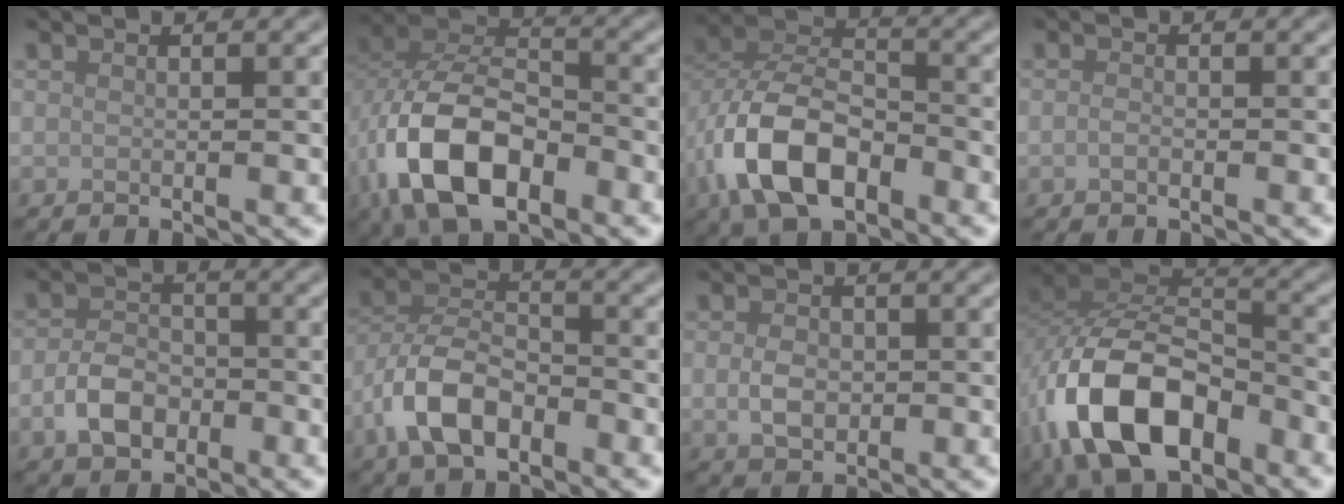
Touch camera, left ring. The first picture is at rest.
{"total": 10.7, "force": [-4.2, 6.2, 7.6], "torque": [-0.159, -0.002, -0.081]}
{"total": 8.7, "force": [-3.7, 5.1, 6.0], "torque": [-0.122, 0.005, -0.077]}
{"total": 0.7, "force": [-0.4, 0.3, 0.5], "torque": [-0.013, -0.001, -0.008]}
{"total": 3.8, "force": [-1.7, 2.5, 2.3], "torque": [-0.041, 0.005, -0.037]}
{"total": 6.5, "force": [-3.4, 3.5, 4.4], "torque": [-0.078, 0.005, -0.073]}
{"total": 2.6, "force": [-0.3, 1.9, 1.7], "torque": [-0.034, -0.003, -0.008]}
{"total": 11.7, "force": [-5.7, 6.3, 8.1], "torque": [-0.166, 0.004, -0.113]}